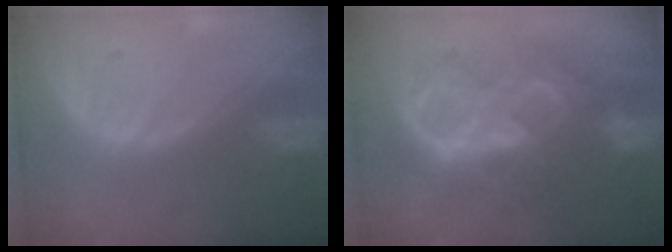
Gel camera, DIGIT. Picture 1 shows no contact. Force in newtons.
{"total": 10.6, "press": 10.6, "slide": 1.0}